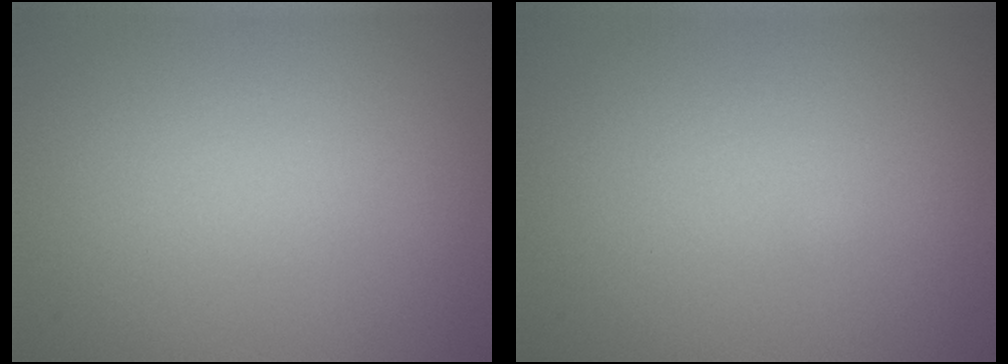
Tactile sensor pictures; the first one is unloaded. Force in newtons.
{"total": 0.0}